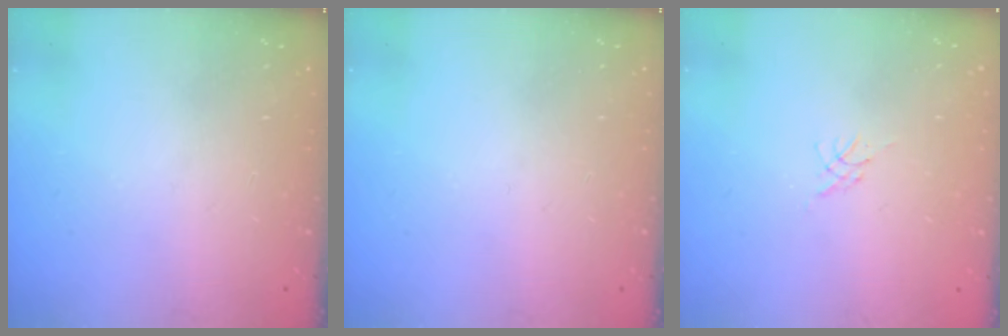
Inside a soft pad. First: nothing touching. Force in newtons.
{"total": 0.0}
{"total": 0.0}